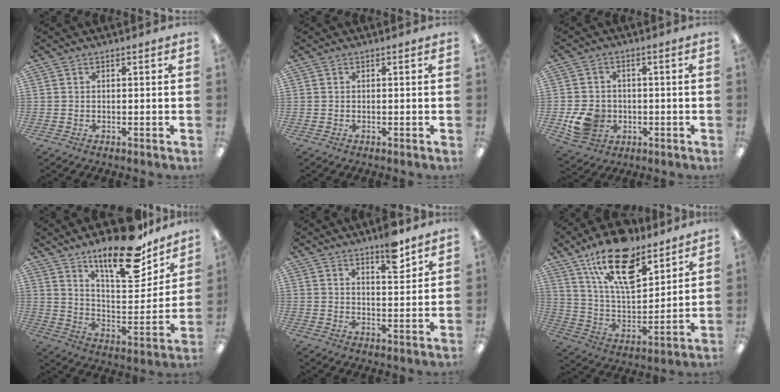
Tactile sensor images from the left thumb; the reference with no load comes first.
{"total": 0.0}
{"total": 8.0, "force": [-2.0, 6.9, 3.6], "torque": [-0.072, 0.010, -0.031]}
{"total": 21.4, "force": [15.4, 7.4, 12.9], "torque": [-0.196, -0.099, 0.258]}
{"total": 7.2, "force": [5.2, 2.1, 4.5], "torque": [-0.053, -0.032, 0.083]}
{"total": 20.4, "force": [13.5, 8.8, 12.6], "torque": [-0.215, -0.066, 0.233]}